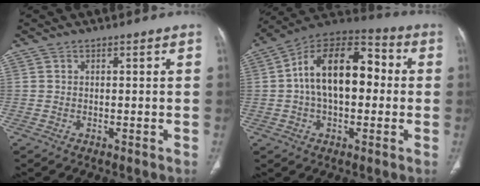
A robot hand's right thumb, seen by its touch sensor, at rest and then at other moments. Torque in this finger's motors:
{"motor_torque": [-0.51, 1.52, 0.55, 0.00, 0.17]}